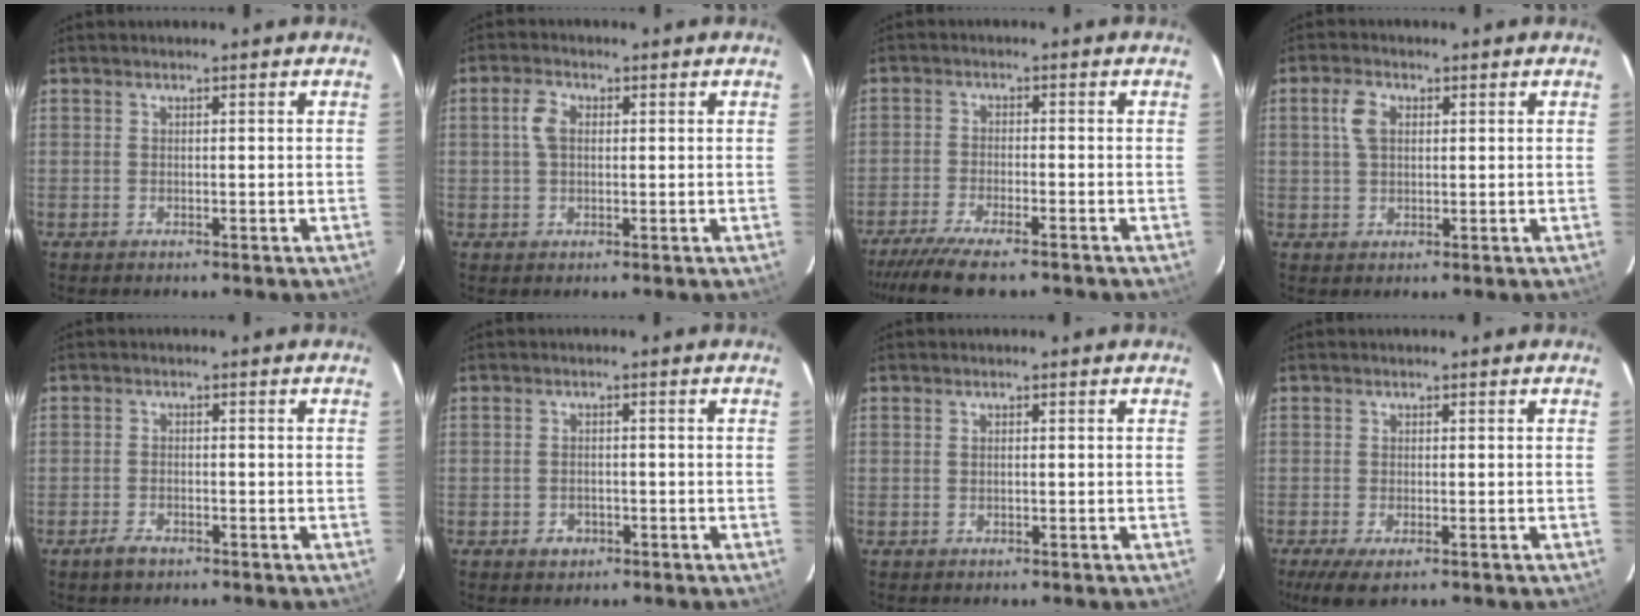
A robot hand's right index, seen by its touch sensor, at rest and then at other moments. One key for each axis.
{"total": 3.7, "fx": 0.6, "fy": 2.4, "fz": 2.7, "tx": -0.056, "ty": 0.010, "tz": 0.011}
{"total": 10.1, "fx": -8.3, "fy": 1.8, "fz": 5.4, "tx": -0.132, "ty": -0.033, "tz": -0.146}
{"total": 4.3, "fx": 1.2, "fy": 2.7, "fz": 3.1, "tx": -0.060, "ty": 0.010, "tz": 0.023}
{"total": 2.9, "fx": -2.0, "fy": 1.3, "fz": 1.5, "tx": -0.040, "ty": -0.003, "tz": -0.038}
{"total": 2.6, "fx": -1.3, "fy": 2.1, "fz": 1.0, "tx": -0.020, "ty": 0.002, "tz": -0.014}
{"total": 0.5, "fx": 0.0, "fy": 0.2, "fz": 0.5, "tx": -0.009, "ty": 0.001, "tz": -0.001}
{"total": 4.5, "fx": -2.4, "fy": 1.3, "fz": 3.6, "tx": -0.073, "ty": -0.020, "tz": -0.037}